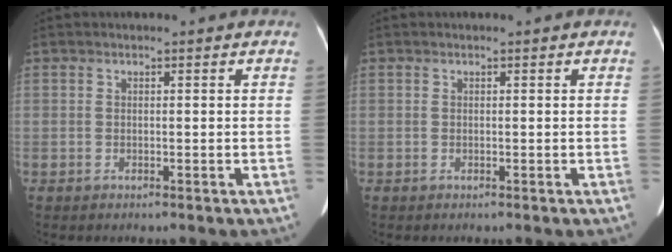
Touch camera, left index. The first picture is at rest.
{"total": 0.0}